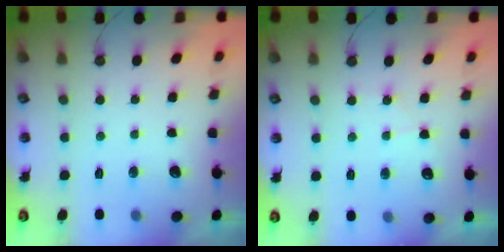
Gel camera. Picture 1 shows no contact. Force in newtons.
{"total": 4.8, "press": 4.7, "slide": 0.7}